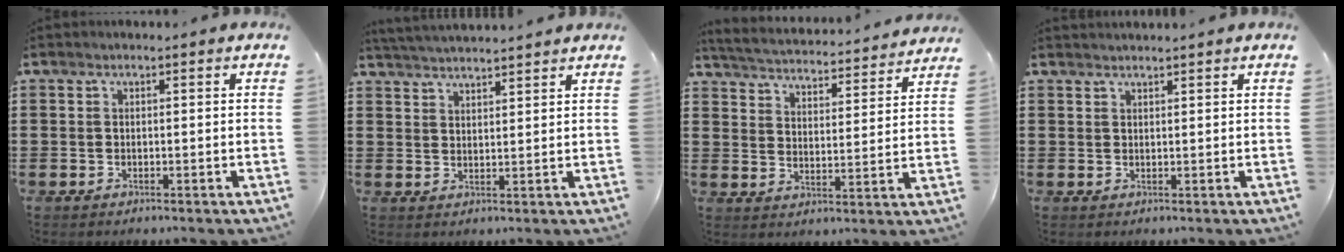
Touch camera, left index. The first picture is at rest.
{"total": 3.2, "force": [3.2, -0.5, 0.1], "torque": [-0.013, -0.011, 0.058]}
{"total": 3.6, "force": [3.6, -0.4, 0.2], "torque": [-0.028, -0.034, 0.054]}
{"total": 1.1, "force": [1.1, -0.1, 0.1], "torque": [-0.003, -0.001, 0.022]}